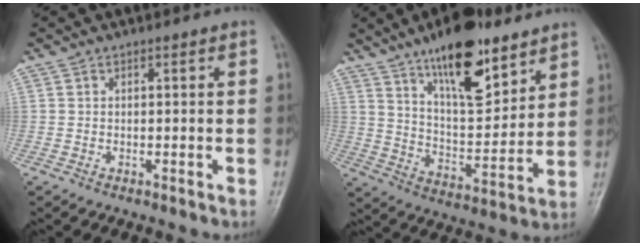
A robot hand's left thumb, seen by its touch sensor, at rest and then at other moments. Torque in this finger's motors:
{"motor_torque": [2.43, 1.55, 1.55, -1.22, 0.44]}